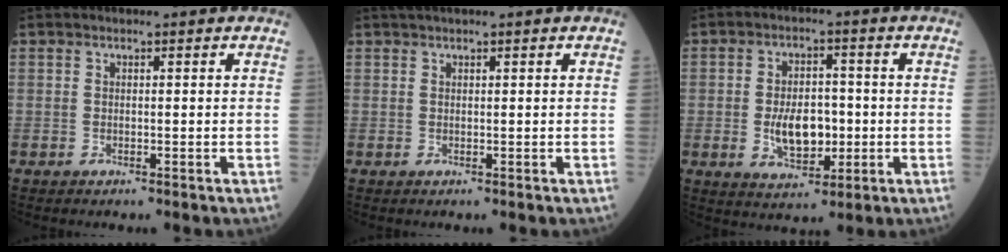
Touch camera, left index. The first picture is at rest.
{"total": 1.6, "force": [1.4, -0.1, 0.9], "torque": [-0.013, 0.019, 0.027]}
{"total": 7.5, "force": [-1.2, 4.2, 6.0], "torque": [-0.112, 0.002, -0.014]}